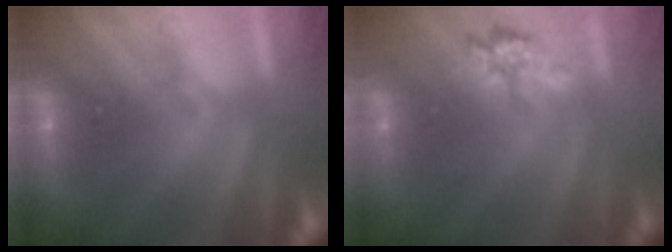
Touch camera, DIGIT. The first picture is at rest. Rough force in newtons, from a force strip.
{"total": 2.4}